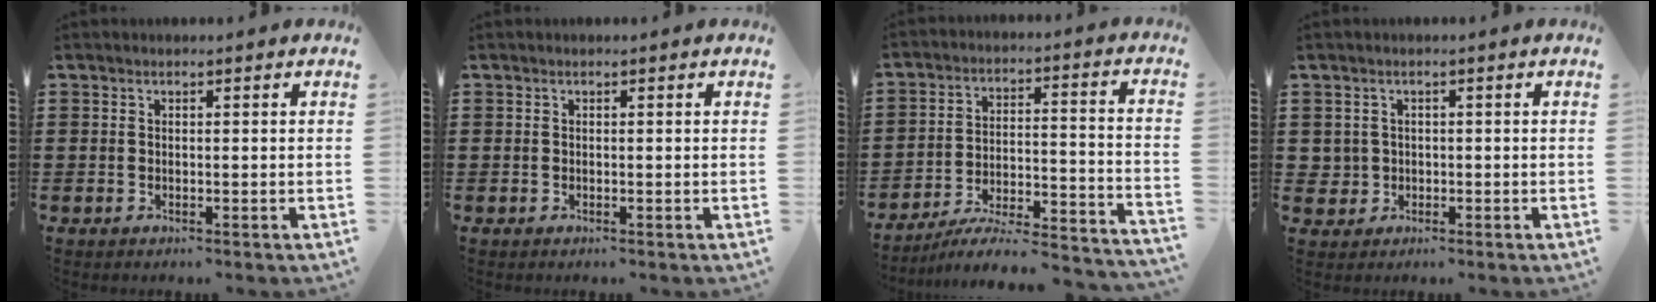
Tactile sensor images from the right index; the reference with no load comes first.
{"total": 0.0}
{"total": 5.7, "force": [-5.1, 0.5, 2.5], "torque": [-0.039, -0.009, -0.101]}
{"total": 1.8, "force": [-0.5, 1.7, 0.2], "torque": [-0.013, 0.003, -0.012]}